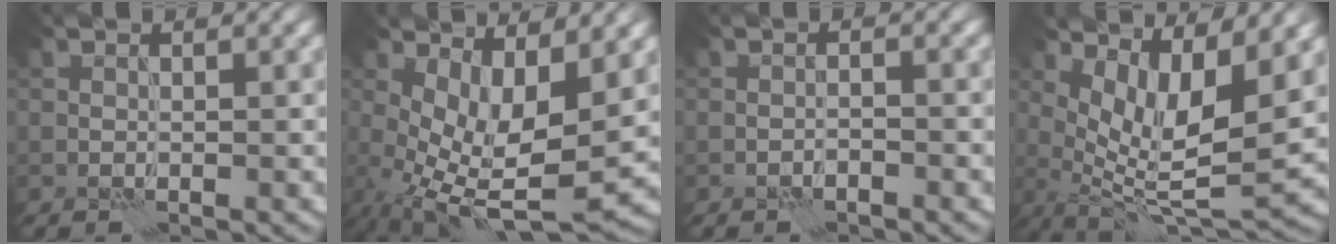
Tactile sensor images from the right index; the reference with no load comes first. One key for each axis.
{"total": 8.3, "fx": 0.2, "fy": 3.3, "fz": 7.6, "tx": -0.149, "ty": -0.018, "tz": 0.010}
{"total": 1.1, "fx": -0.9, "fy": 0.2, "fz": 0.4, "tx": -0.008, "ty": 0.003, "tz": -0.018}
{"total": 7.5, "fx": 2.8, "fy": 2.2, "fz": 6.6, "tx": -0.121, "ty": -0.012, "tz": 0.060}